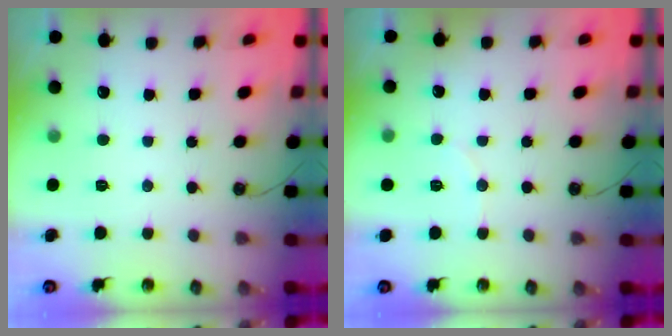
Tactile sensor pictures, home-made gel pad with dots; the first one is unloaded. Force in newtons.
{"total": 3.4, "press": 3.3, "slide": 0.7}